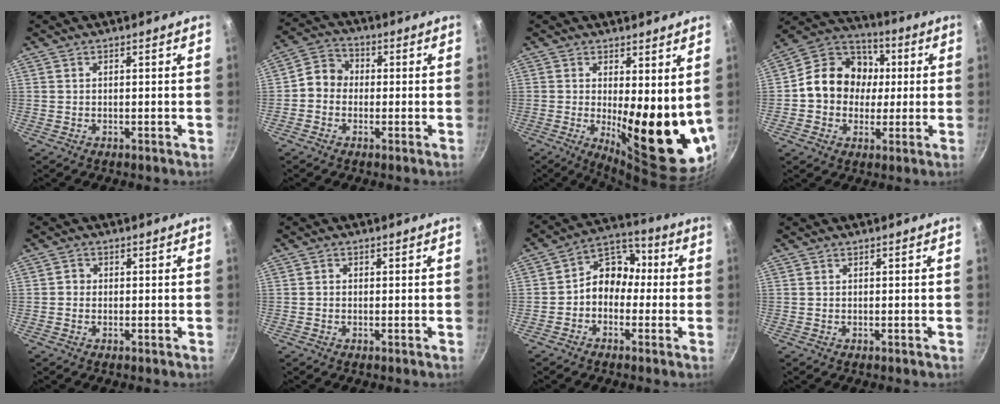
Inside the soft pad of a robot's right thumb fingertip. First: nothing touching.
{"total": 5.8, "force": [-0.7, 5.1, 2.6], "torque": [-0.019, 0.018, -0.032]}
{"total": 15.0, "force": [1.0, 4.8, 14.2], "torque": [-0.160, -0.041, 0.026]}
{"total": 14.8, "force": [0.7, 12.8, 7.5], "torque": [-0.085, 0.024, -0.008]}
{"total": 1.3, "force": [-0.3, 1.2, 0.4], "torque": [-0.002, 0.005, -0.009]}
{"total": 0.7, "force": [-0.2, 0.7, 0.3], "torque": [-0.005, 0.003, -0.003]}
{"total": 9.3, "force": [-1.0, 7.5, 5.4], "torque": [-0.038, 0.042, -0.041]}
{"total": 0.0}